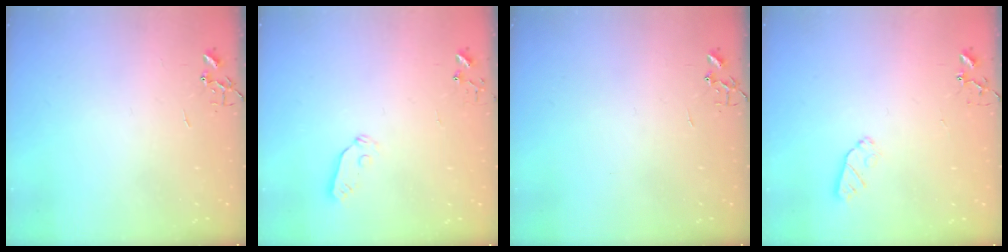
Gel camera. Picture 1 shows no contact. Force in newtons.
{"total": 3.9, "press": 3.8, "slide": 0.6}
{"total": 0.0}
{"total": 5.5, "press": 5.4, "slide": 1.1}